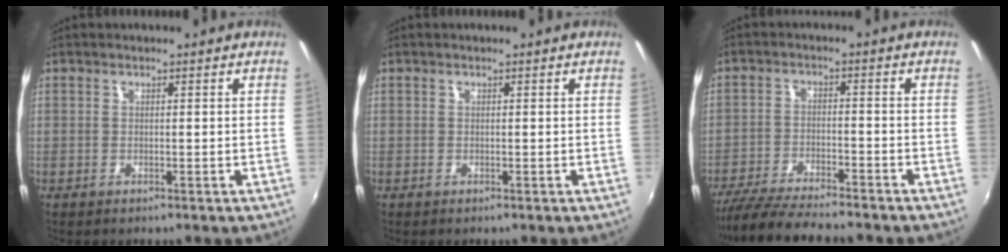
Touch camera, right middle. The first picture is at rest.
{"total": 0.0}
{"total": 13.8, "force": [-12.1, 1.8, 6.4], "torque": [-0.141, -0.022, -0.201]}